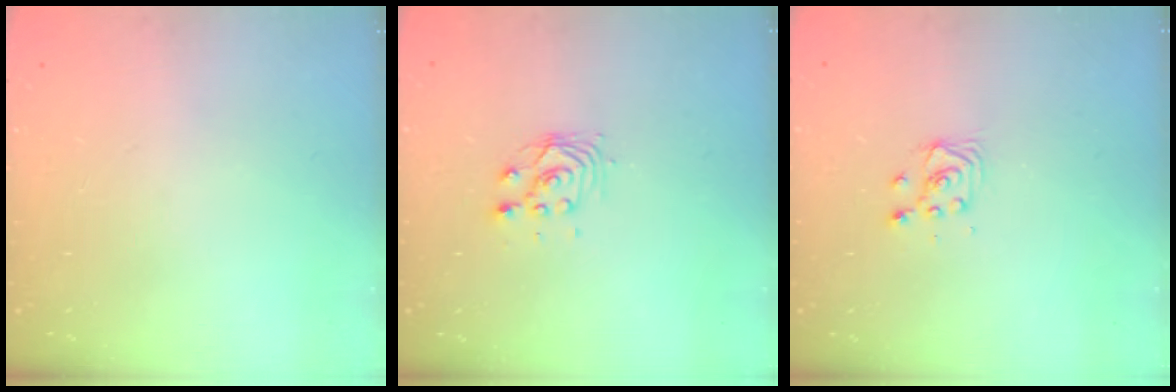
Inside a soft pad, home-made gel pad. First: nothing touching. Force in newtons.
{"total": 4.4, "press": 4.4, "slide": 0.2}
{"total": 3.8, "press": 3.7, "slide": 0.4}